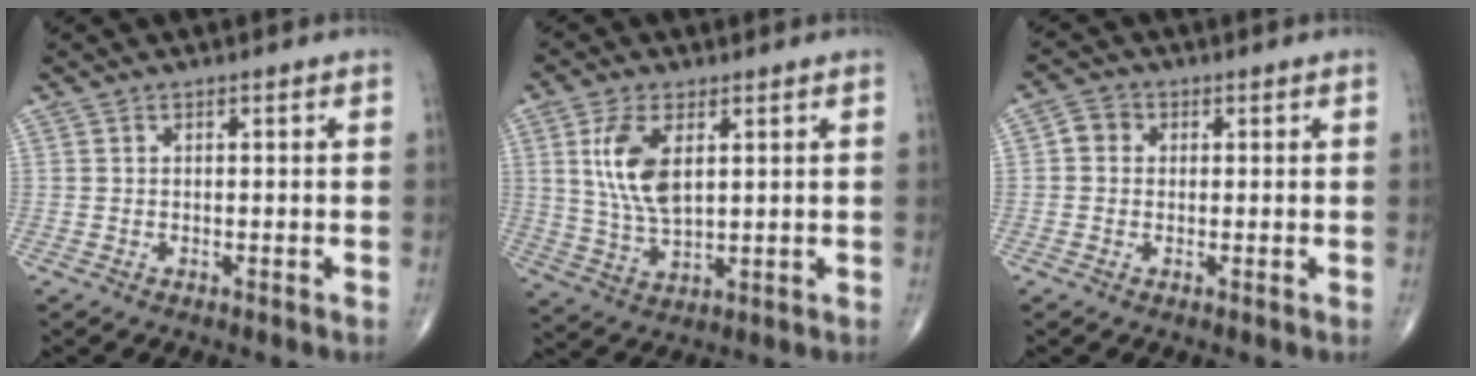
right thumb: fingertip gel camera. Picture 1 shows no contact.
{"total": 9.9, "force": [2.9, 4.8, 8.1], "torque": [-0.161, -0.014, 0.060]}
{"total": 3.1, "force": [0.3, 2.7, 1.4], "torque": [-0.011, 0.008, -0.002]}